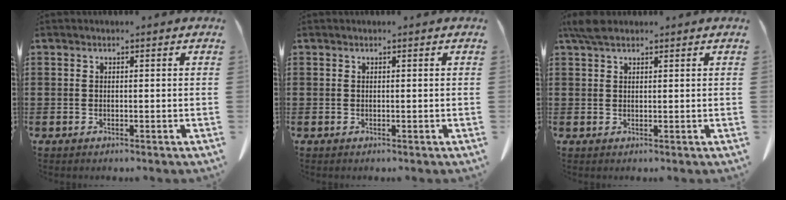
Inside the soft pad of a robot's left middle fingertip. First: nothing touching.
{"total": 0.0}
{"total": 3.1, "force": [2.2, 1.2, 1.8], "torque": [-0.041, 0.006, 0.042]}